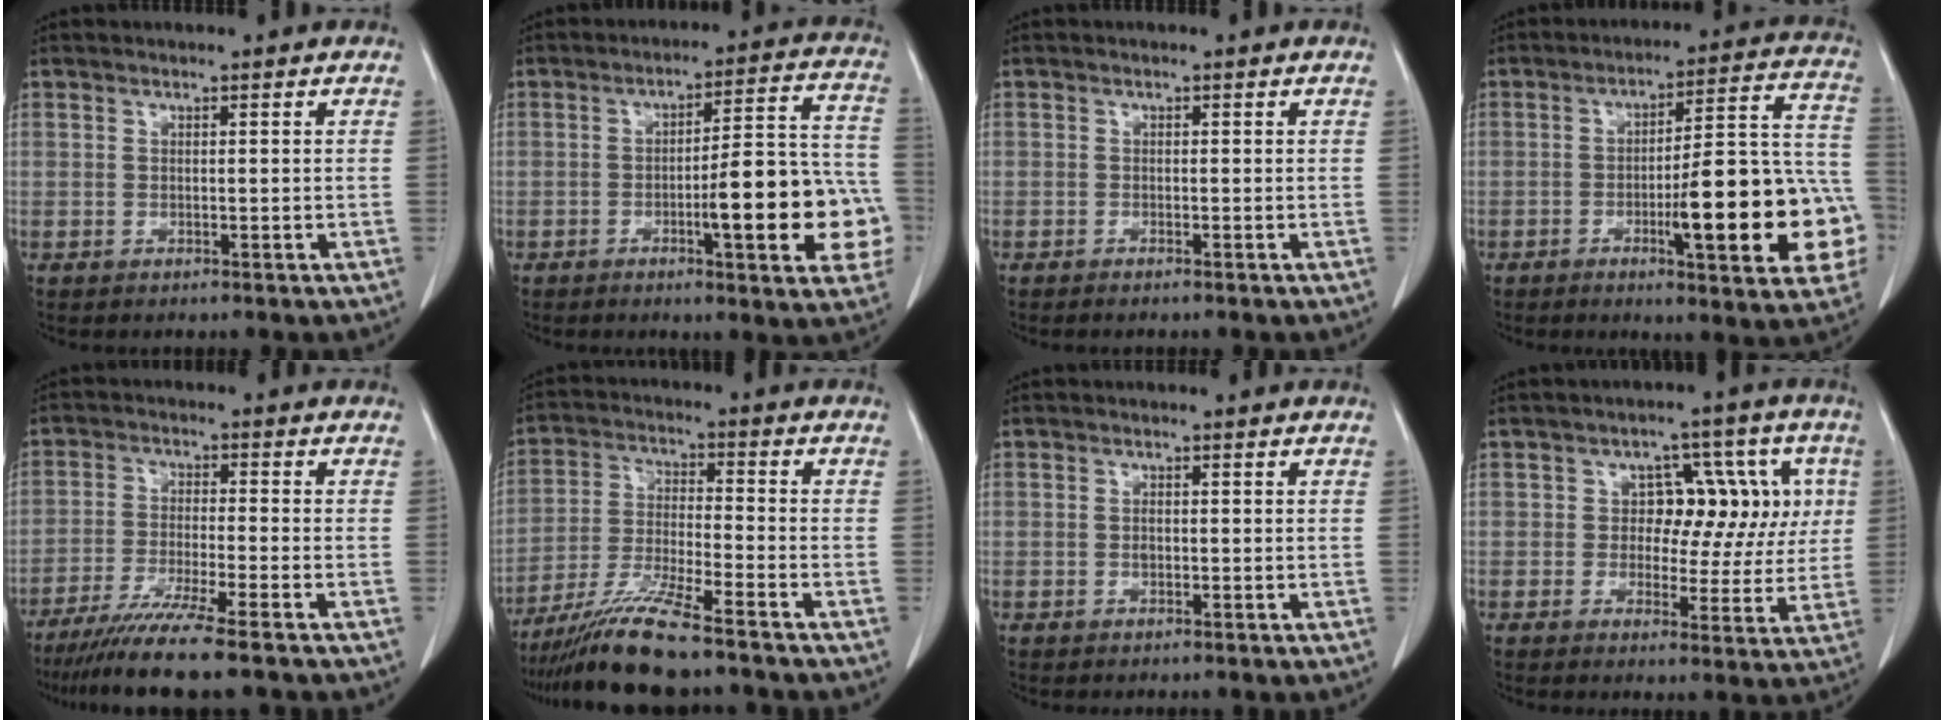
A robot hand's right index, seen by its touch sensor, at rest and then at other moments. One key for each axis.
{"total": 16.2, "fx": -4.3, "fy": 2.8, "fz": 15.4, "tx": -0.155, "ty": 0.031, "tz": -0.048}
{"total": 0.7, "fx": -0.7, "fy": 0.0, "fz": 0.3, "tx": -0.008, "ty": -0.002, "tz": -0.010}
{"total": 19.5, "fx": -5.3, "fy": 3.2, "fz": 18.5, "tx": -0.177, "ty": 0.032, "tz": -0.060}
{"total": 10.6, "fx": -8.4, "fy": -1.0, "fz": 6.3, "tx": -0.099, "ty": -0.033, "tz": -0.138}
{"total": 11.0, "fx": -8.8, "fy": -0.1, "fz": 6.6, "tx": -0.129, "ty": -0.027, "tz": -0.164}
{"total": 0.7, "fx": 0.0, "fy": 0.4, "fz": 0.6, "tx": -0.011, "ty": 0.002, "tz": 0.001}
{"total": 8.9, "fx": 1.6, "fy": 6.1, "fz": 6.3, "tx": -0.055, "ty": 0.031, "tz": 0.022}